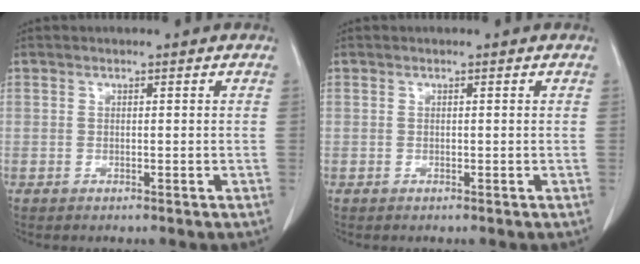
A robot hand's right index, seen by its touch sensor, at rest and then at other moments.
{"total": 0.0}